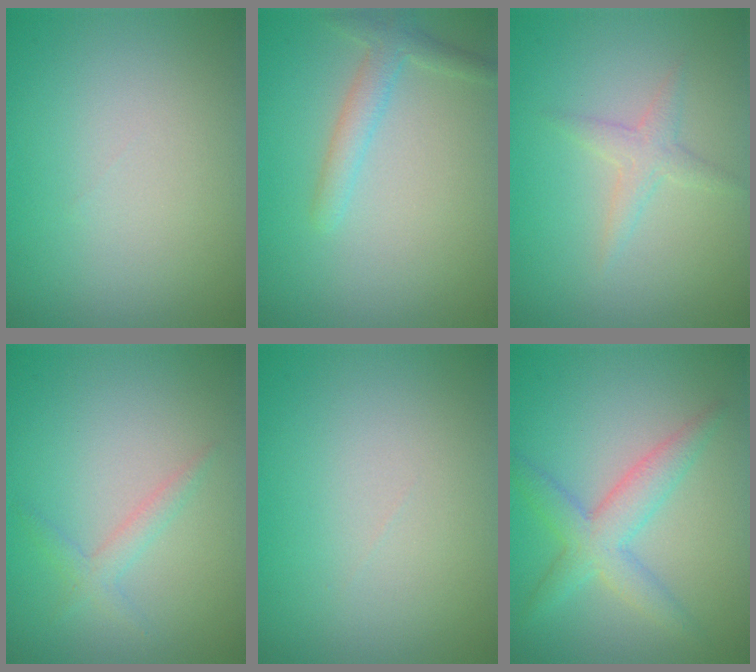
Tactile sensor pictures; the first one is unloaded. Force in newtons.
{"total": 2.3, "press": 2.3, "slide": 0.1}
{"total": 1.6, "press": 1.6, "slide": 0.0}
{"total": 1.4, "press": 1.4, "slide": 0.0}
{"total": 0.0}
{"total": 3.6, "press": 3.6, "slide": 0.2}